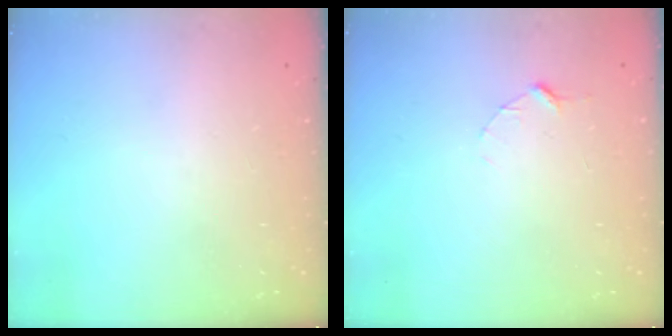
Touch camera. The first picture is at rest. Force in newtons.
{"total": 2.9, "press": 2.9, "slide": 0.3}